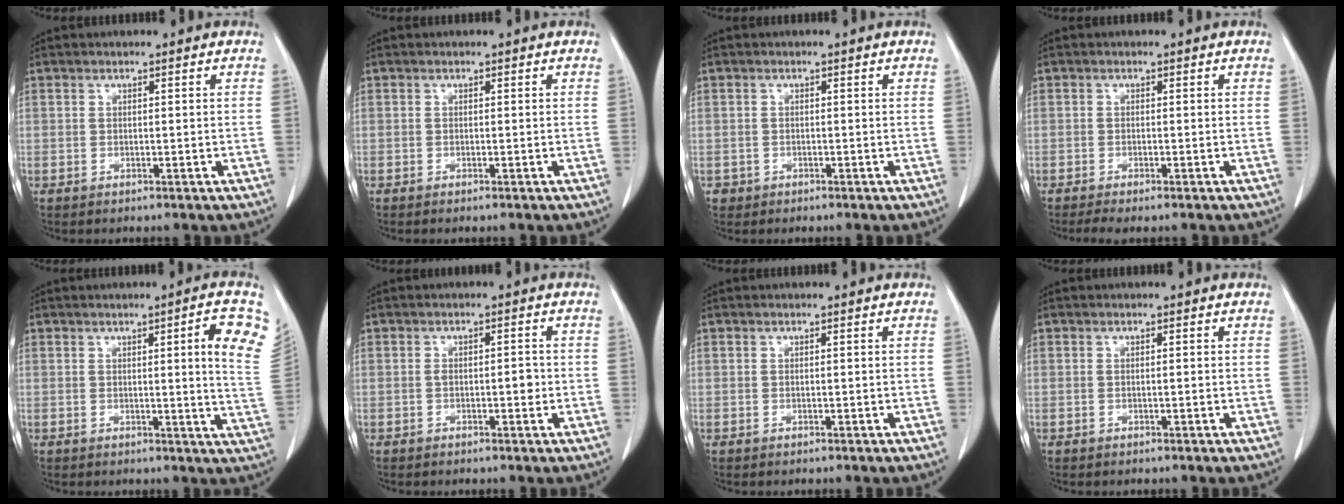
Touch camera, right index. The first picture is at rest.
{"total": 0.5, "force": [-0.5, 0.0, 0.2], "torque": [-0.004, -0.001, -0.009]}
{"total": 1.2, "force": [-0.6, 1.0, -0.1], "torque": [-0.003, 0.005, -0.011]}
{"total": 3.0, "force": [-2.4, 0.5, 1.7], "torque": [-0.023, -0.007, -0.035]}
{"total": 7.9, "force": [2.7, 0.0, 7.4], "torque": [-0.085, -0.008, 0.022]}
{"total": 2.0, "force": [-0.4, 0.8, 1.7], "torque": [-0.025, 0.003, -0.003]}
{"total": 0.0}
{"total": 0.0}